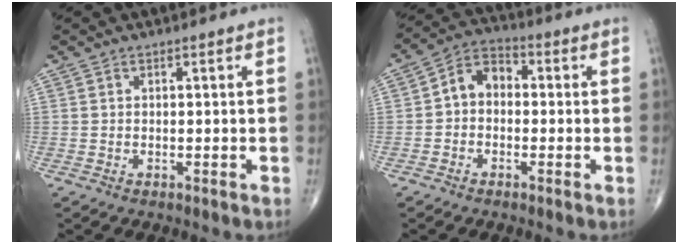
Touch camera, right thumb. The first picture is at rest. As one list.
[{"total": 6.4, "force": [-0.4, 4.8, 4.2], "torque": [-0.051, 0.025, -0.025]}]